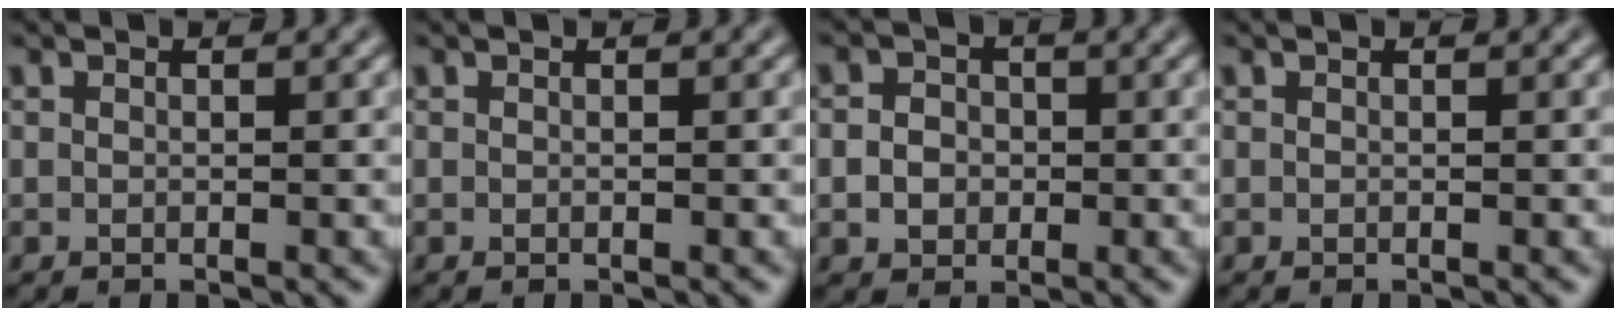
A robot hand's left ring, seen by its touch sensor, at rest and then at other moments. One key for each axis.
{"total": 0.0}
{"total": 3.0, "fx": -0.2, "fy": 2.7, "fz": 1.4, "tx": -0.010, "ty": 0.006, "tz": -0.017}
{"total": 0.0}